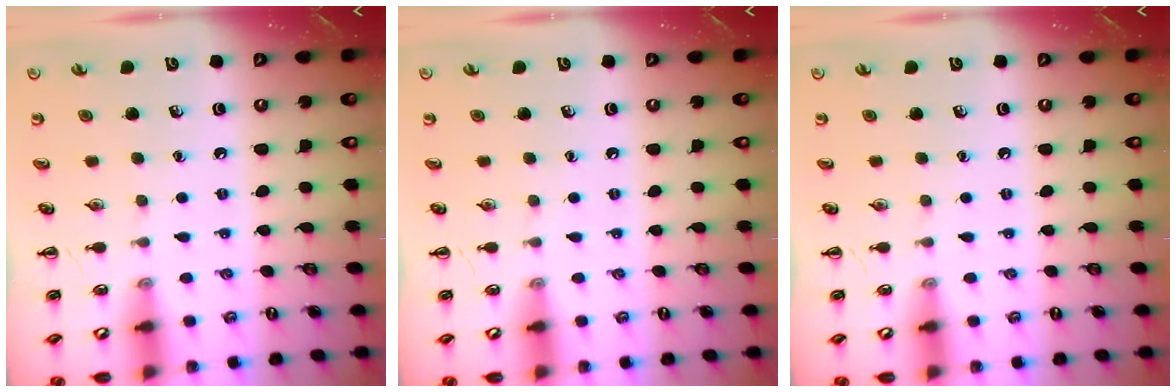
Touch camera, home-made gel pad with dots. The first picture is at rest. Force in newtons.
{"total": 0.0}
{"total": 0.0}